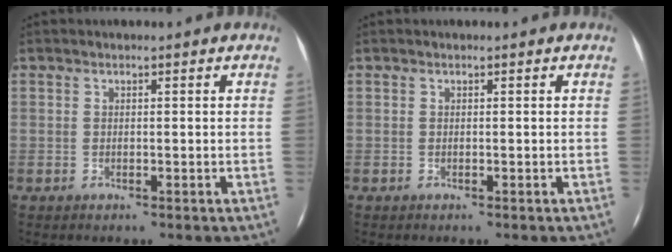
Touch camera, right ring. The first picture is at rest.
{"total": 0.0}